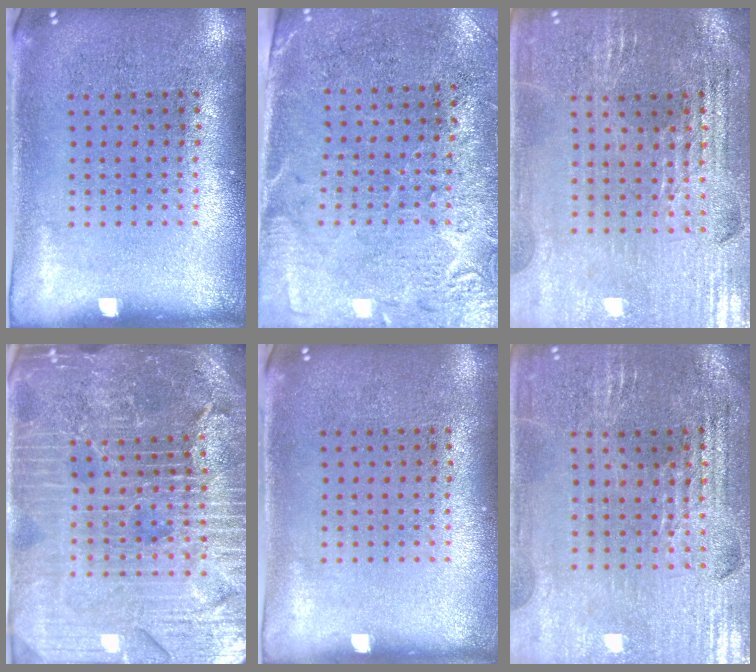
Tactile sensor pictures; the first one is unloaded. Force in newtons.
{"total": 2.8, "press": 2.5, "slide": 1.3}
{"total": 2.9, "press": 2.9, "slide": 0.5}
{"total": 5.8, "press": 5.2, "slide": 2.6}
{"total": 0.0}
{"total": 2.8, "press": 2.8, "slide": 0.5}